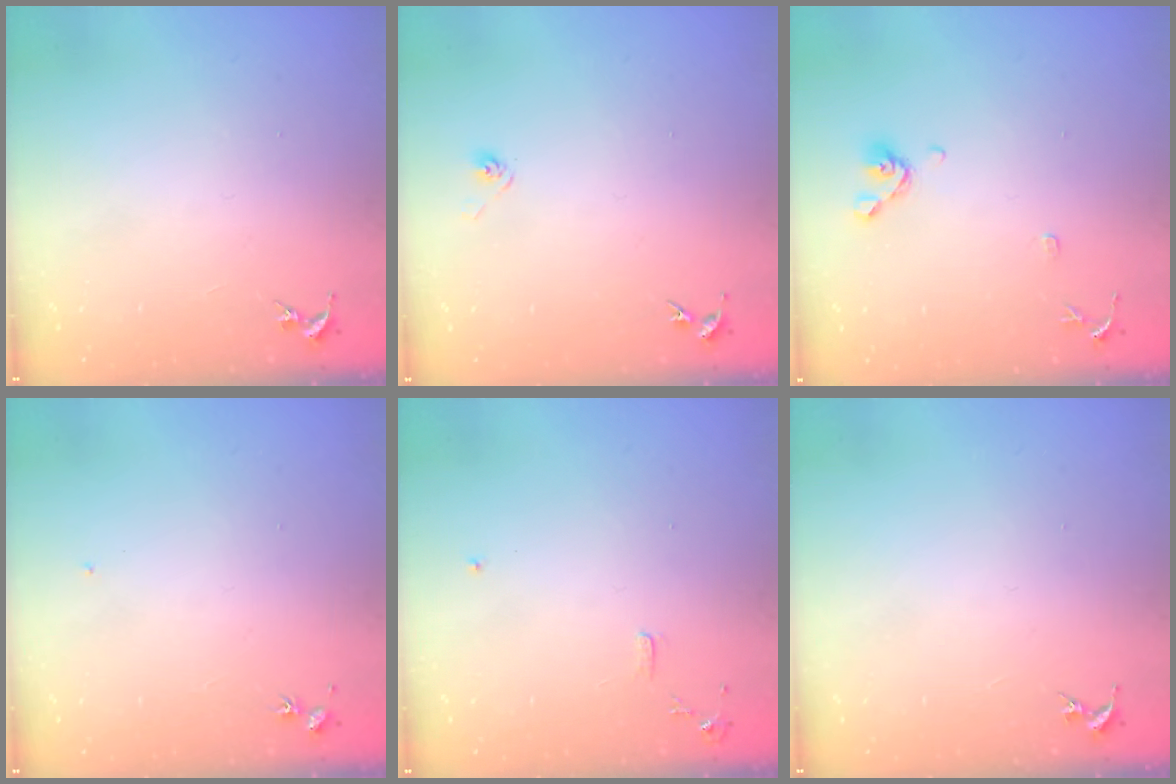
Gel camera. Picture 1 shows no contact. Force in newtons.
{"total": 2.9, "press": 2.6, "slide": 1.4}
{"total": 8.3, "press": 8.0, "slide": 2.1}
{"total": 4.4, "press": 4.4, "slide": 0.5}
{"total": 6.0, "press": 6.0, "slide": 0.7}
{"total": 0.0}